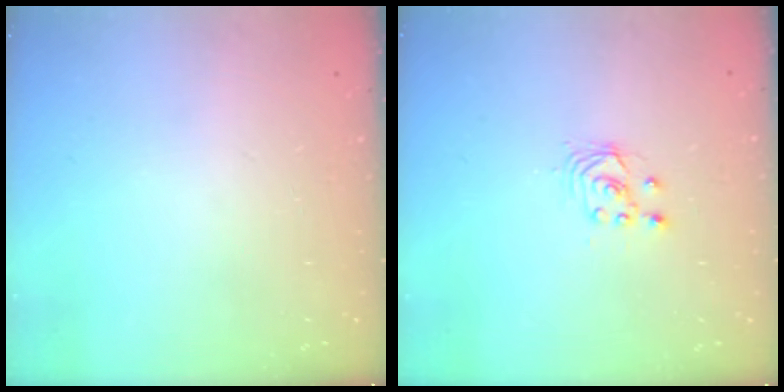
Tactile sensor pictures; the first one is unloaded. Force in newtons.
{"total": 2.5, "press": 2.5, "slide": 0.2}